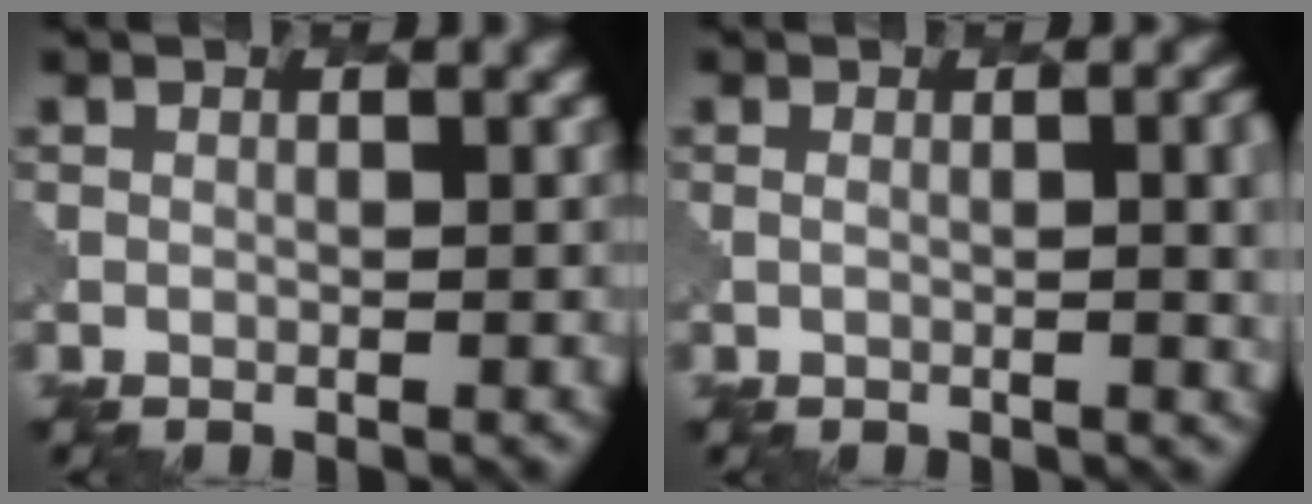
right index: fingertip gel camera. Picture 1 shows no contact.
{"total": 3.6, "force": [0.9, 1.0, 3.3], "torque": [-0.020, 0.015, -0.006]}